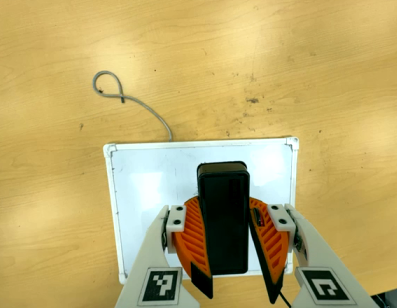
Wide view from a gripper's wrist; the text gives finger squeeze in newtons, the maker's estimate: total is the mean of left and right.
{"total": 10.0, "left": 10.0, "right": 10.0}